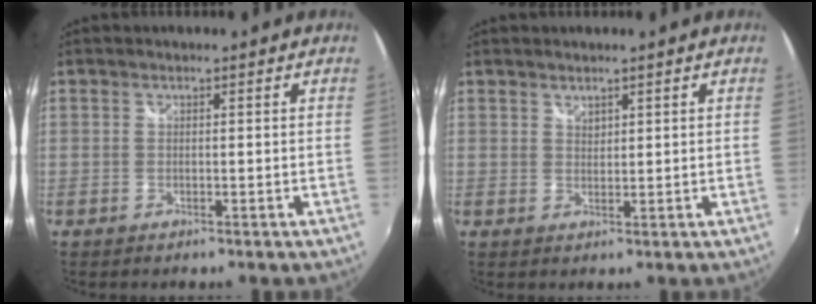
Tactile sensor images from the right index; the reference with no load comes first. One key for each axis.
{"total": 0.8, "fx": 0.8, "fy": 0.2, "fz": 0.1, "tx": -0.002, "ty": 0.000, "tz": 0.015}